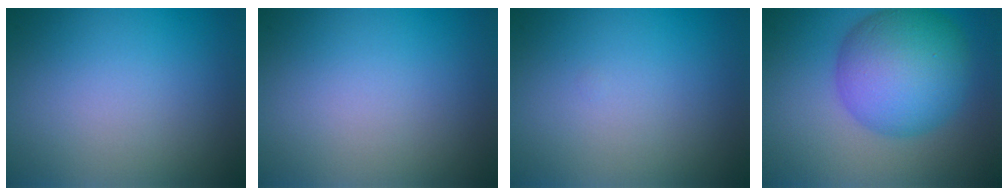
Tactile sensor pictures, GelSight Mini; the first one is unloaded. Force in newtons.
{"total": 0.0}
{"total": 0.0}
{"total": 9.2, "press": 9.2, "slide": 0.2}